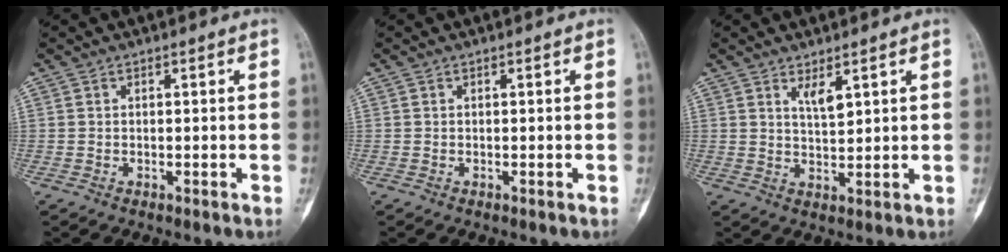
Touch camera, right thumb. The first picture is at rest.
{"total": 0.0}
{"total": 3.4, "force": [2.0, 1.1, 2.5], "torque": [-0.042, -0.019, 0.041]}